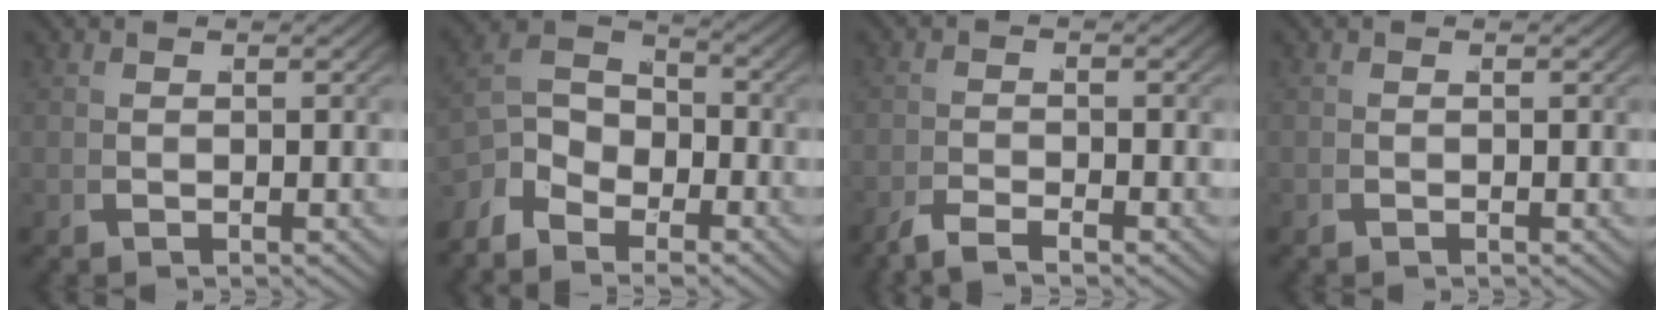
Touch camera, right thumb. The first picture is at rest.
{"total": 6.1, "force": [-0.8, 4.3, 4.2], "torque": [-0.062, 0.007, -0.028]}
{"total": 2.0, "force": [-1.9, -0.6, 0.2], "torque": [0.010, 0.004, -0.046]}
{"total": 0.0}